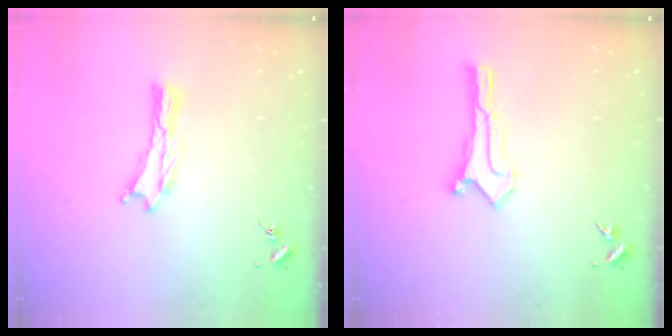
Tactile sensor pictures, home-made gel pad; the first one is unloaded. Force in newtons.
{"total": 0.0}